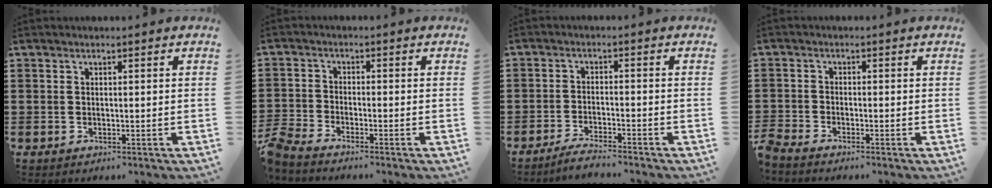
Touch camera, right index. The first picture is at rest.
{"total": 2.9, "force": [-2.8, 0.0, 0.4], "torque": [-0.031, -0.004, -0.066]}
{"total": 2.8, "force": [-2.7, -0.3, 0.7], "torque": [-0.015, 0.000, -0.052]}
{"total": 1.9, "force": [-1.9, -0.1, 0.0], "torque": [-0.010, -0.002, -0.041]}